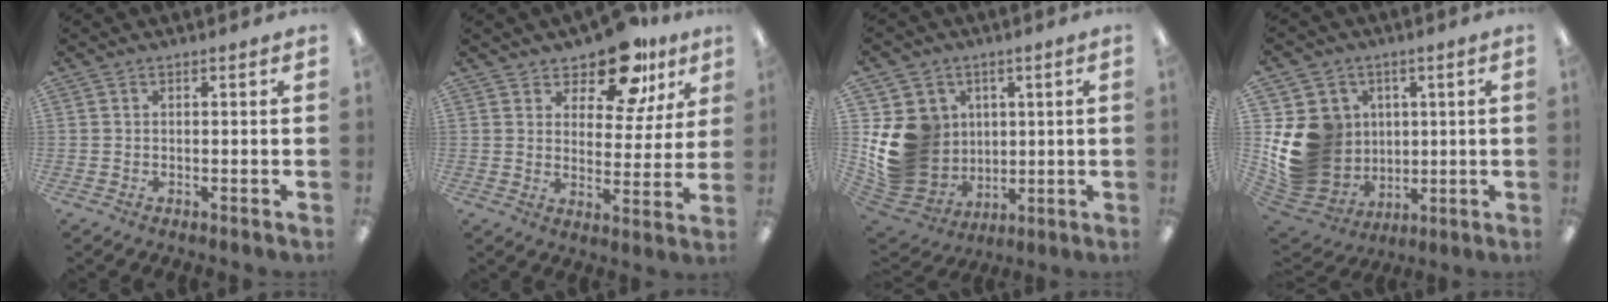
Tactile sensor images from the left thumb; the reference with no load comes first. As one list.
[{"total": 13.5, "force": [10.3, 6.0, 6.4], "torque": [-0.100, -0.061, 0.183]}, {"total": 16.8, "force": [1.6, 15.1, 7.1], "torque": [-0.163, -0.019, 0.049]}, {"total": 17.9, "force": [1.0, 16.2, 7.7], "torque": [-0.175, -0.018, 0.046]}]